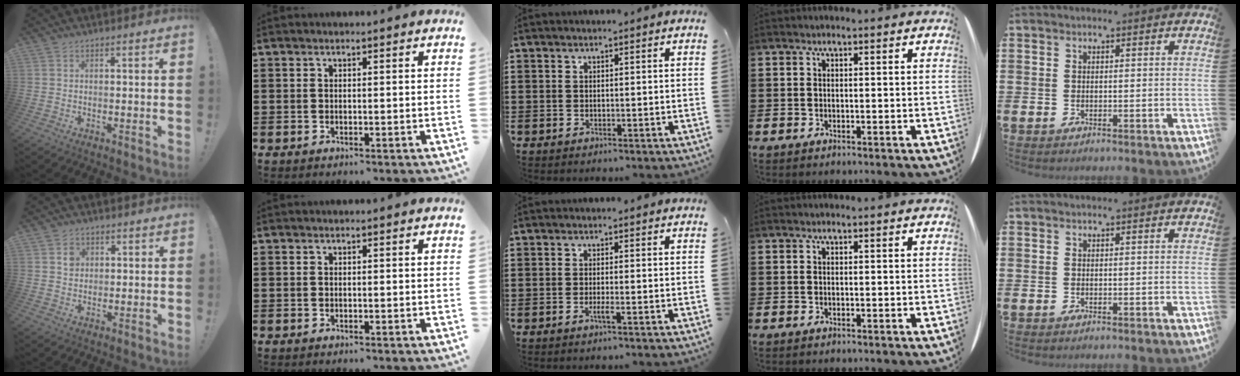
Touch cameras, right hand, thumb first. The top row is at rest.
{"thumb": {"total": 2.7, "force": [0.9, 2.4, 0.8], "torque": [0.011, -0.008, 0.010]}, "middle": {"total": 1.2, "force": [-0.7, -0.1, 1.0], "torque": [-0.017, -0.001, -0.012]}}